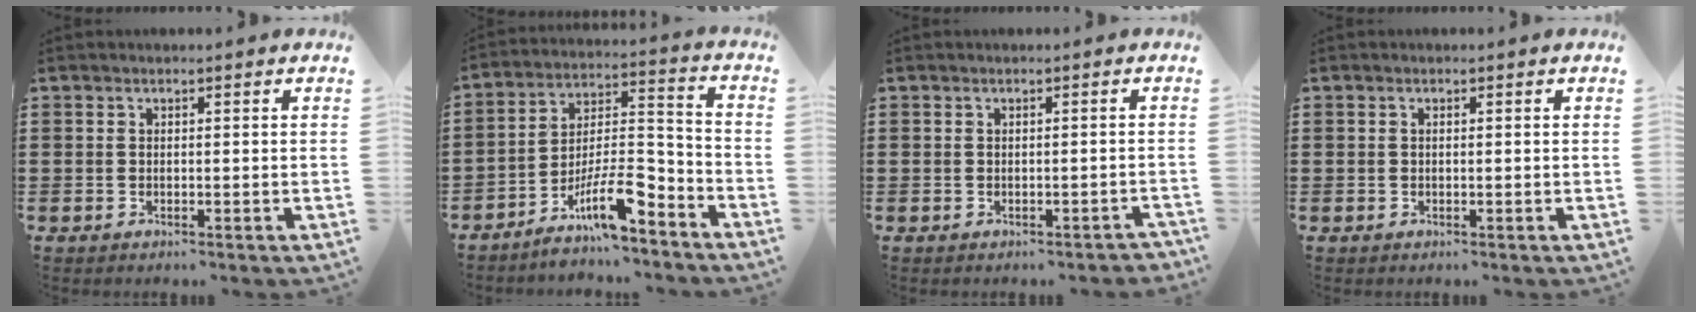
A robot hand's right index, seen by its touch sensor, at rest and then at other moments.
{"total": 10.7, "force": [-7.2, 3.0, 7.3], "torque": [-0.139, 0.003, -0.136]}
{"total": 0.6, "force": [-0.4, 0.1, 0.3], "torque": [-0.009, -0.005, -0.007]}
{"total": 0.0}